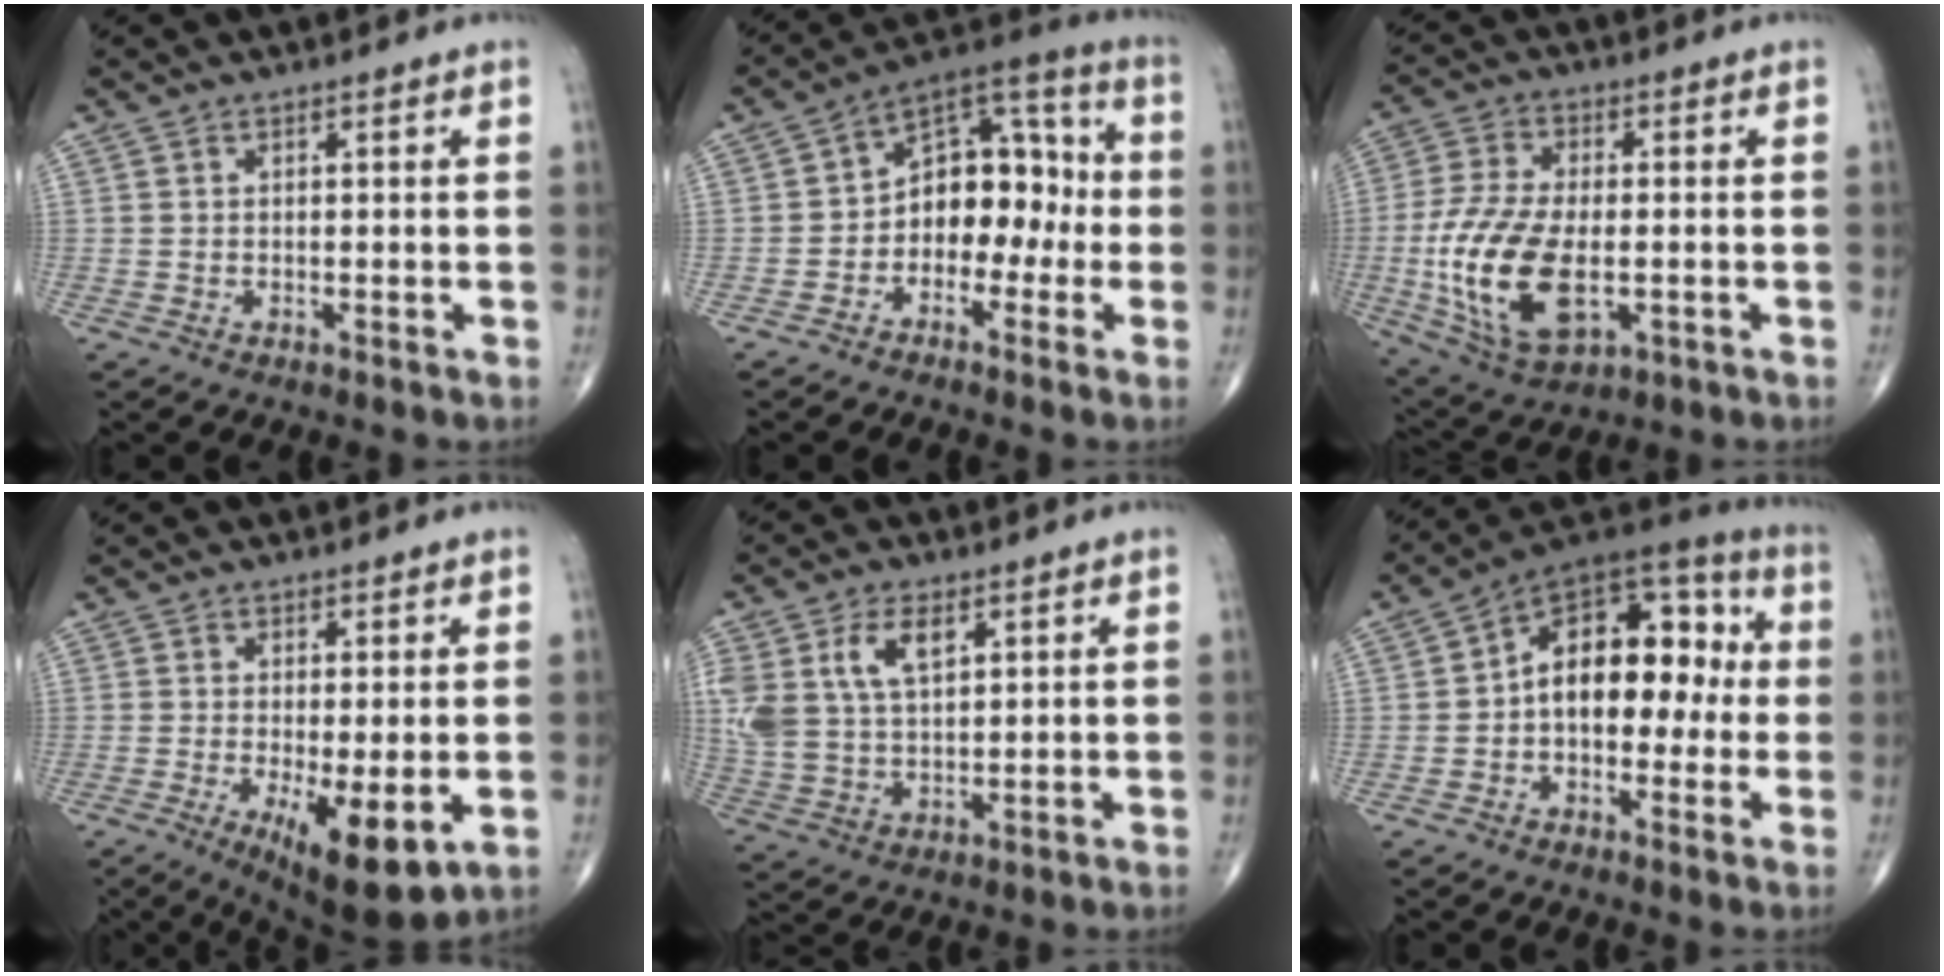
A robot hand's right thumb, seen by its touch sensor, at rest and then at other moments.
{"total": 12.6, "force": [-1.9, 8.5, 9.1], "torque": [-0.094, 0.051, -0.047]}
{"total": 17.2, "force": [-3.0, 8.8, 14.4], "torque": [-0.295, -0.003, -0.045]}
{"total": 10.6, "force": [-2.9, 3.4, 9.5], "torque": [-0.146, -0.024, -0.037]}
{"total": 11.6, "force": [4.5, 6.6, 8.4], "torque": [-0.175, -0.005, 0.096]}
{"total": 16.2, "force": [-0.1, 10.1, 12.6], "torque": [-0.146, 0.051, -0.017]}